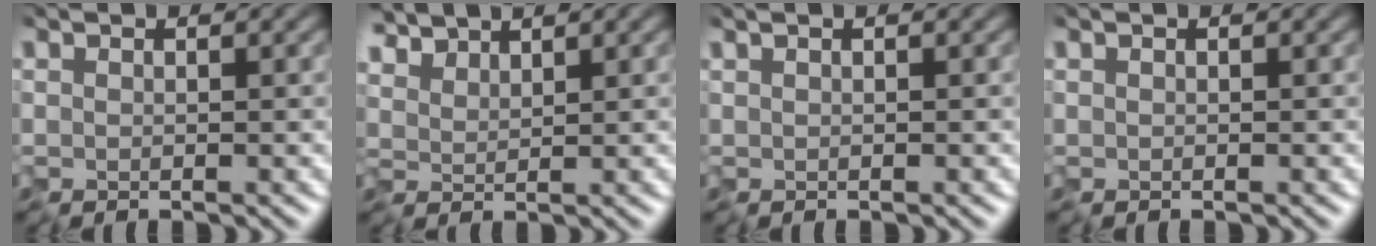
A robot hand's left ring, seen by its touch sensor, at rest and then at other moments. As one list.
[{"total": 3.1, "force": [2.6, 1.2, 1.1], "torque": [-0.038, 0.003, 0.056]}, {"total": 1.1, "force": [0.5, 0.6, 0.8], "torque": [-0.011, 0.012, -0.004]}, {"total": 0.0}]